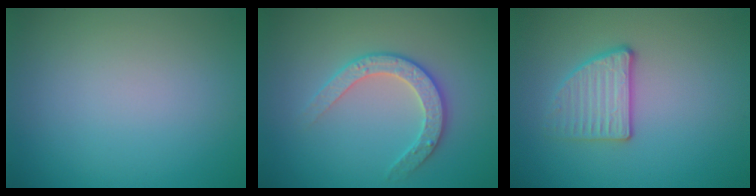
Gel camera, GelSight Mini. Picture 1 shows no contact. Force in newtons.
{"total": 2.9, "press": 2.8, "slide": 0.8}
{"total": 2.7, "press": 2.5, "slide": 1.2}